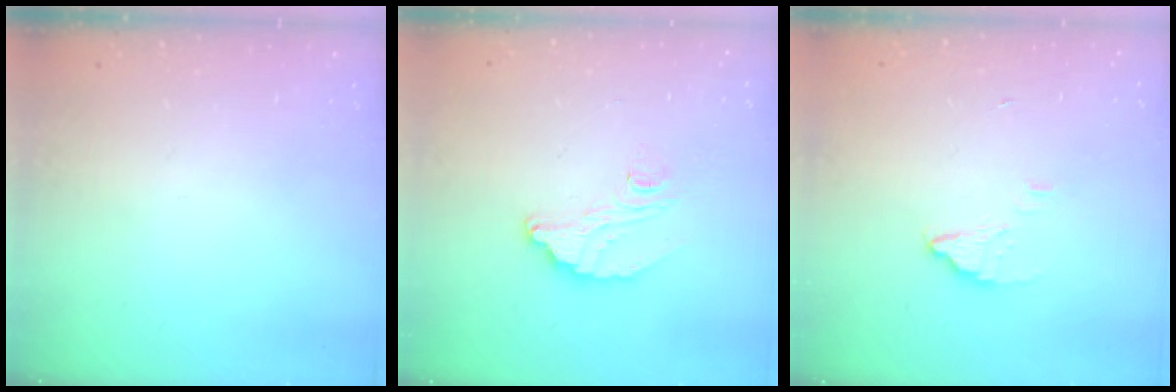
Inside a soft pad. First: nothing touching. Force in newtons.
{"total": 9.0, "press": 9.0, "slide": 0.7}
{"total": 2.6, "press": 2.6, "slide": 0.2}